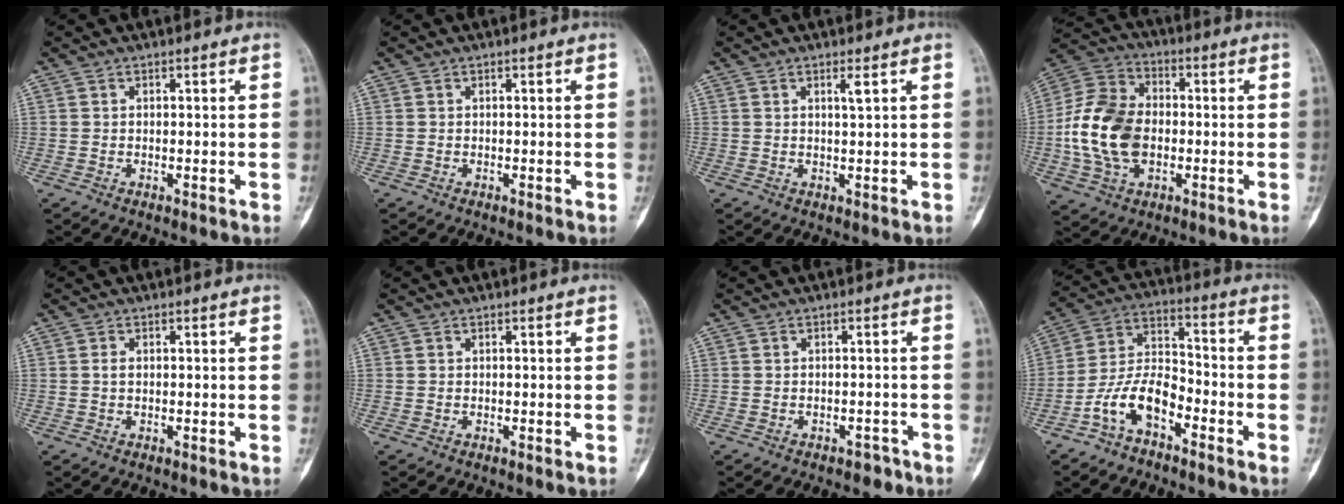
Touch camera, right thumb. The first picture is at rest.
{"total": 0.0}
{"total": 1.5, "force": [0.8, -0.1, 1.3], "torque": [-0.024, -0.006, 0.013]}
{"total": 15.9, "force": [-1.8, 10.8, 11.4], "torque": [-0.219, 0.021, -0.035]}
{"total": 1.0, "force": [0.0, 0.6, 0.7], "torque": [-0.011, 0.001, -0.002]}
{"total": 0.0}
{"total": 2.2, "force": [-1.6, 1.3, 0.7], "torque": [-0.006, 0.015, -0.019]}
{"total": 10.4, "force": [-5.7, 5.3, 6.9], "torque": [-0.129, 0.062, -0.117]}